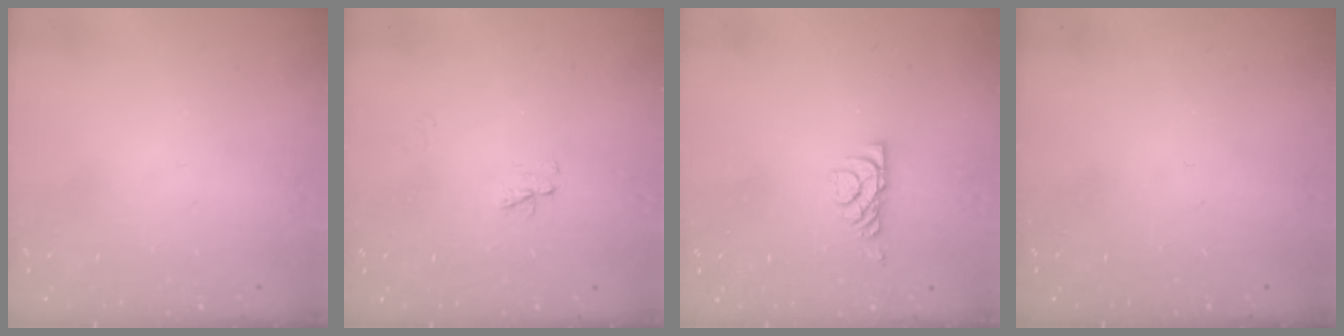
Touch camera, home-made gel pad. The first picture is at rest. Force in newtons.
{"total": 3.0, "press": 3.0, "slide": 0.4}
{"total": 6.0, "press": 6.0, "slide": 0.8}
{"total": 0.0}